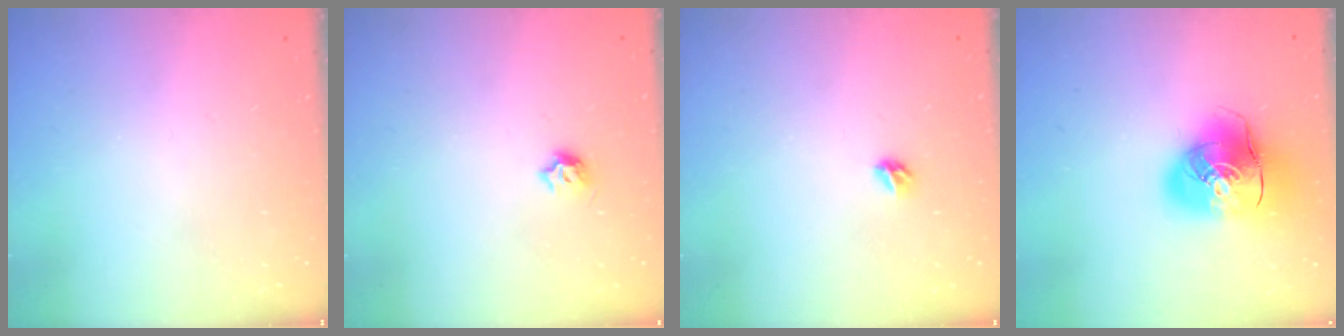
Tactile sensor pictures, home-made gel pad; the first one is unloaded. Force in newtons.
{"total": 4.1, "press": 4.0, "slide": 0.7}
{"total": 3.8, "press": 3.8, "slide": 0.7}
{"total": 14.9, "press": 14.7, "slide": 2.5}